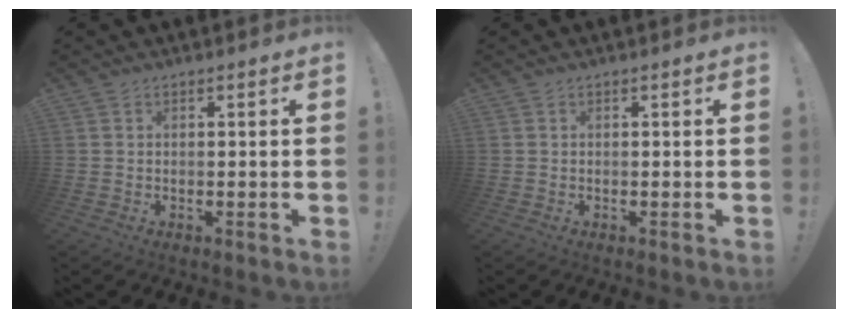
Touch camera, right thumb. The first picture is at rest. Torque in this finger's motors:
{"motor_torque": [-0.16, -0.03, -0.17, 0.10, 0.03]}